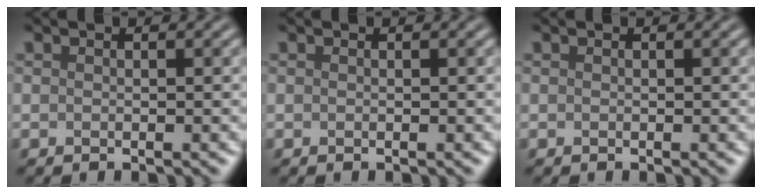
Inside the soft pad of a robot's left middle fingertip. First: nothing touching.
{"total": 0.0}
{"total": 0.0}